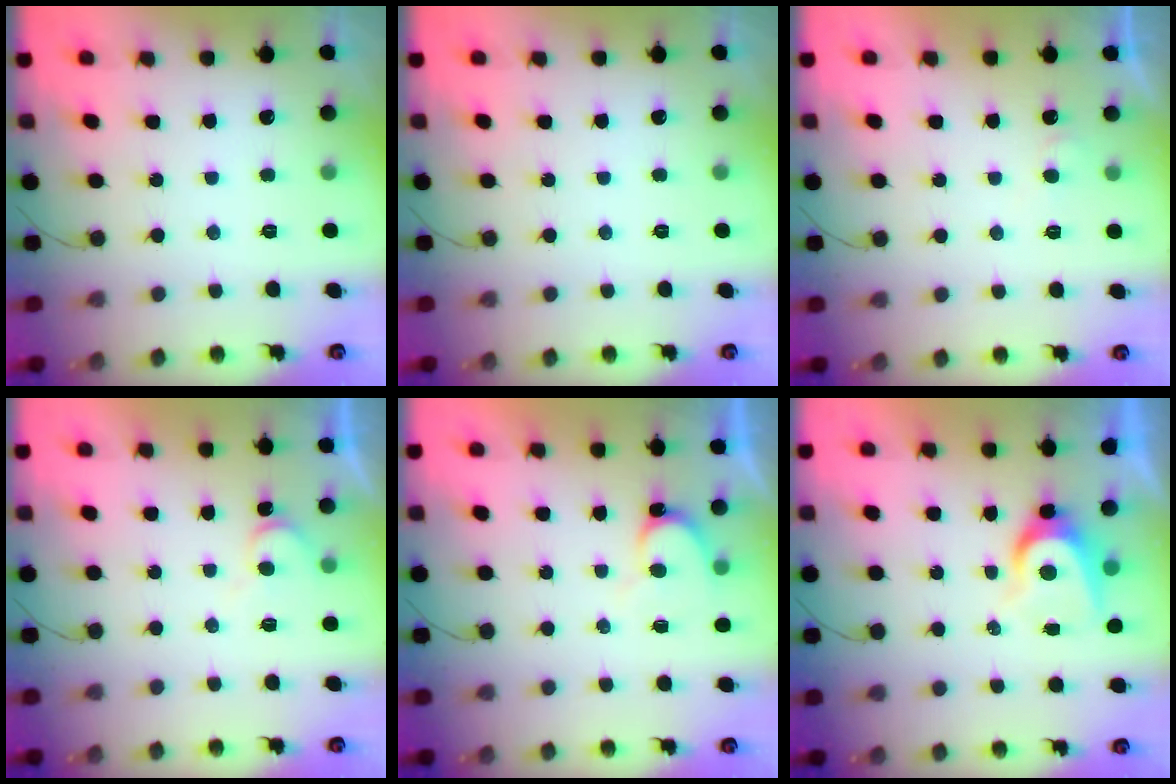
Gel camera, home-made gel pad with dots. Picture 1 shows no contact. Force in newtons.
{"total": 0.0}
{"total": 3.4, "press": 3.4, "slide": 0.3}
{"total": 6.7, "press": 6.6, "slide": 0.5}
{"total": 5.8, "press": 5.8, "slide": 0.4}
{"total": 6.8, "press": 6.8, "slide": 0.4}